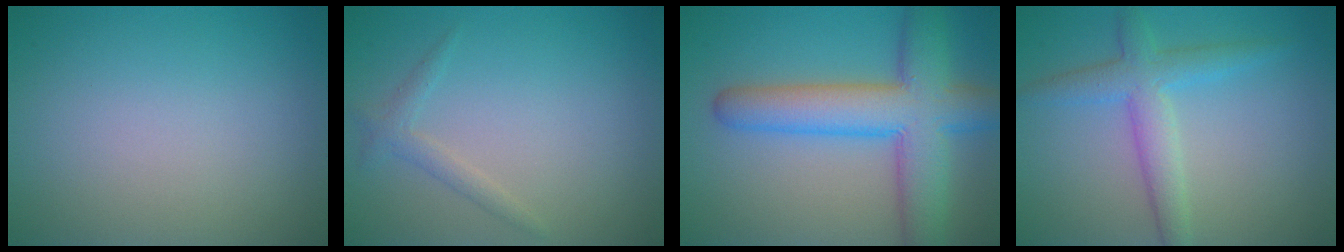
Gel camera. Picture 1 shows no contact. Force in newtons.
{"total": 1.4, "press": 1.4, "slide": 0.1}
{"total": 8.5, "press": 8.4, "slide": 0.4}
{"total": 3.8, "press": 3.8, "slide": 0.2}